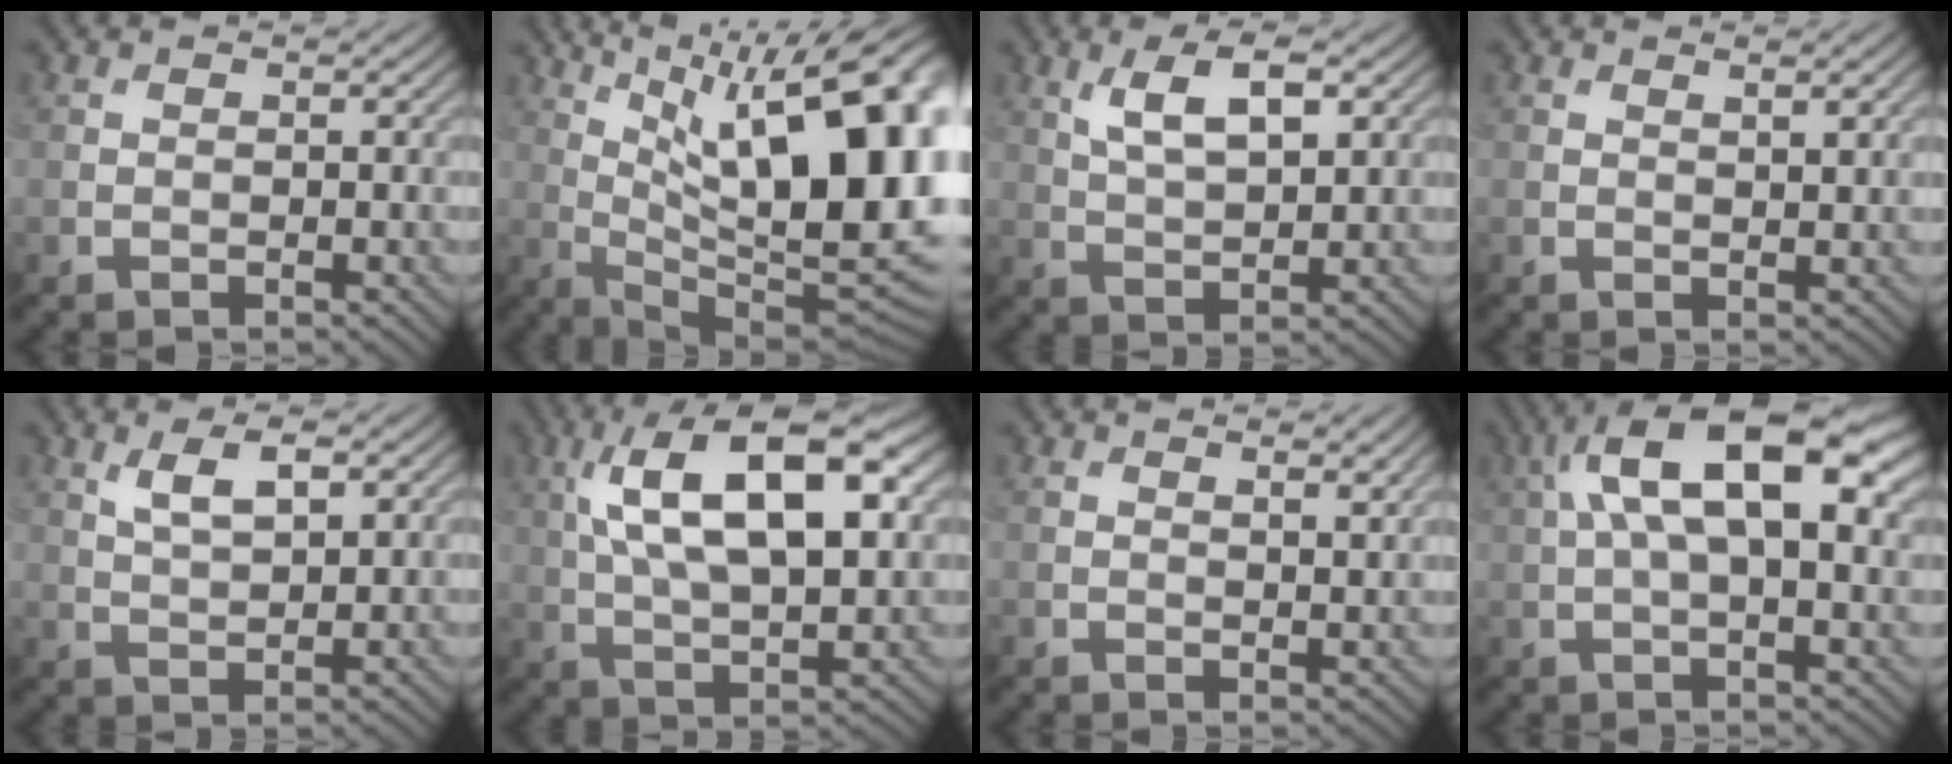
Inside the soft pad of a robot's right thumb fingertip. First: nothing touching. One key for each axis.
{"total": 20.4, "fx": 5.3, "fy": 7.7, "fz": 18.1, "tx": -0.240, "ty": 0.028, "tz": 0.083}
{"total": 6.2, "fx": 2.8, "fy": 2.3, "fz": 5.0, "tx": -0.098, "ty": 0.001, "tz": 0.054}
{"total": 1.5, "fx": 0.9, "fy": 0.2, "fz": 1.2, "tx": -0.021, "ty": 0.001, "tz": 0.018}
{"total": 4.1, "fx": 2.0, "fy": 1.5, "fz": 3.2, "tx": -0.071, "ty": 0.002, "tz": 0.042}
{"total": 15.5, "fx": 5.1, "fy": 6.2, "fz": 13.2, "tx": -0.239, "ty": 0.019, "tz": 0.081}
{"total": 2.1, "fx": 1.4, "fy": 0.4, "fz": 1.5, "tx": -0.023, "ty": -0.005, "tz": 0.027}
{"total": 13.7, "fx": 3.6, "fy": 5.7, "fz": 11.9, "tx": -0.203, "ty": 0.019, "tz": 0.055}